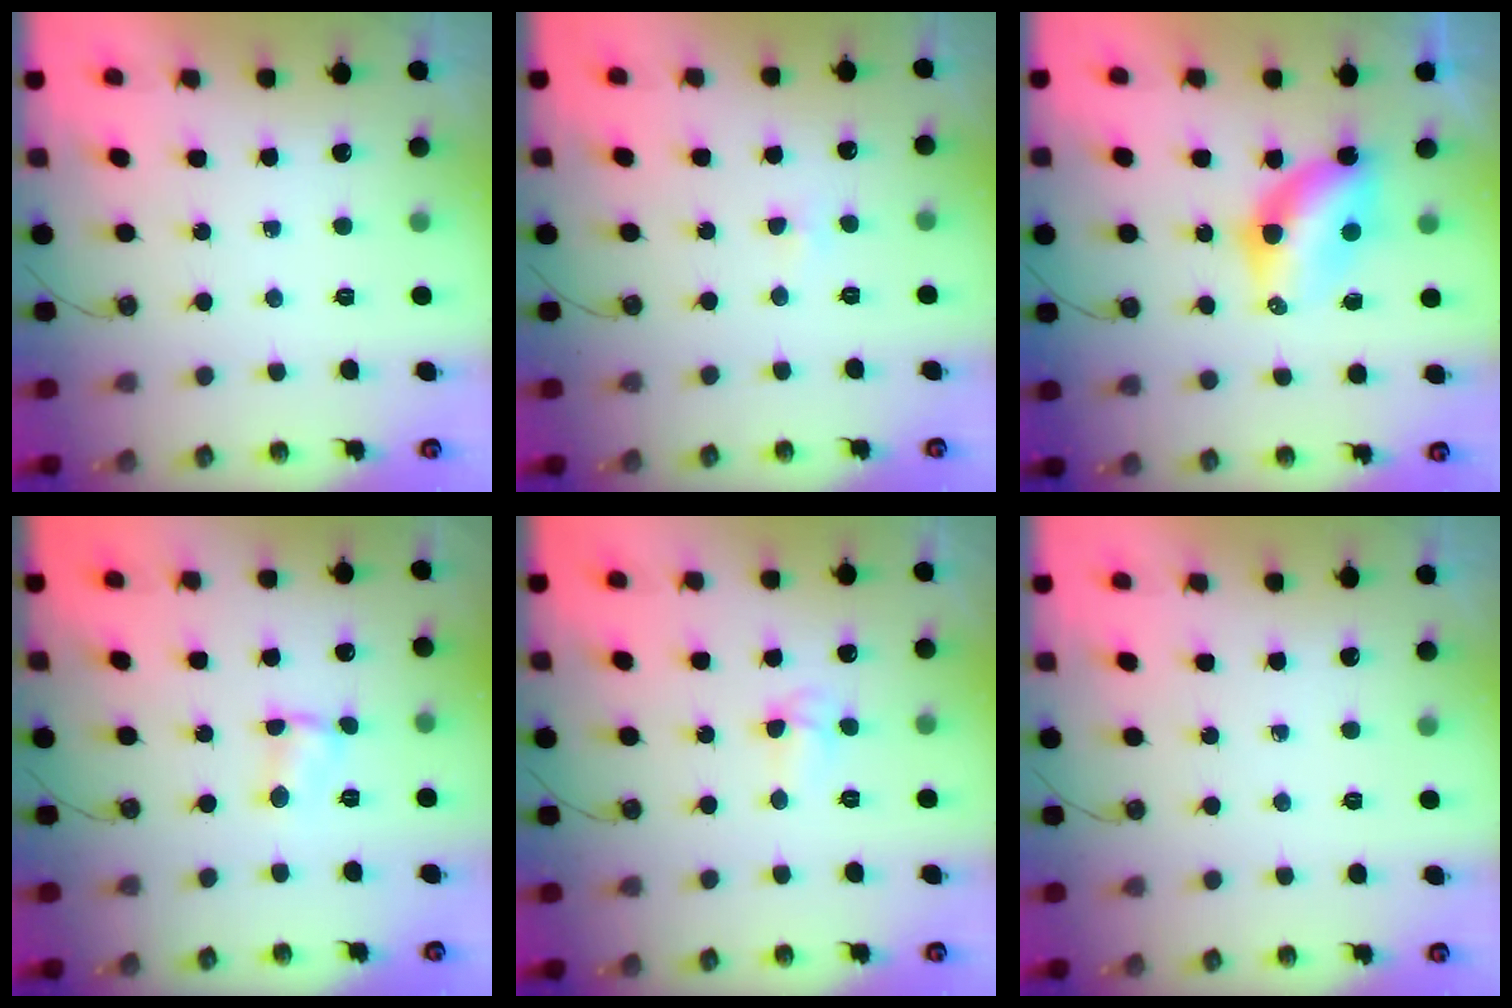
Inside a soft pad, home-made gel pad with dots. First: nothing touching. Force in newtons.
{"total": 4.3, "press": 2.5, "slide": 3.5}
{"total": 6.7, "press": 6.7, "slide": 0.6}
{"total": 1.7, "press": 1.6, "slide": 0.2}
{"total": 3.2, "press": 3.1, "slide": 0.8}
{"total": 0.0}